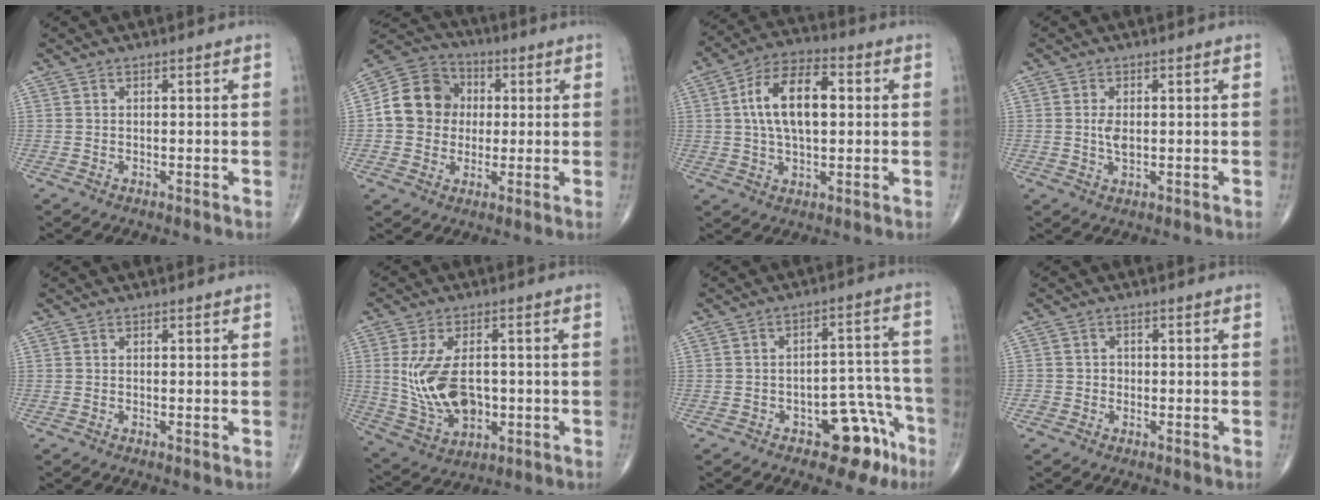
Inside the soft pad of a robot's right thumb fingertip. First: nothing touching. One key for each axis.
{"total": 12.4, "fx": 0.8, "fy": 10.9, "fz": 5.7, "tx": -0.078, "ty": 0.022, "tz": 0.004}
{"total": 13.5, "fx": 1.8, "fy": 7.0, "fz": 11.3, "tx": -0.197, "ty": 0.019, "tz": 0.026}
{"total": 6.1, "fx": -0.1, "fy": 3.2, "fz": 5.1, "tx": -0.099, "ty": -0.003, "tz": -0.002}
{"total": 0.0}
{"total": 13.1, "fx": 0.0, "fy": 7.8, "fz": 10.5, "tx": -0.193, "ty": -0.004, "tz": 0.017}
{"total": 10.8, "fx": -6.2, "fy": 5.7, "fz": 6.9, "tx": -0.044, "ty": 0.055, "tz": -0.080}
{"total": 1.9, "fx": -0.7, "fy": 1.8, "fz": 0.1, "tx": 0.014, "ty": 0.010, "tz": -0.017}